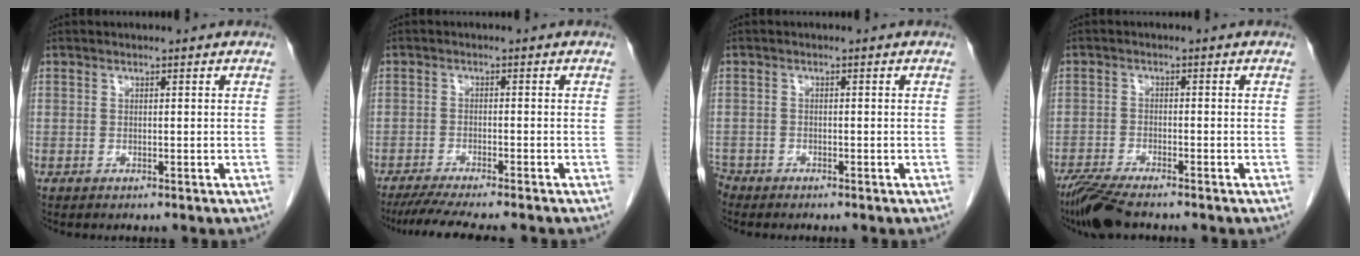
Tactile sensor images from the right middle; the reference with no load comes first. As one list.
[{"total": 9.5, "force": [-8.2, 0.2, 4.8], "torque": [-0.062, -0.019, -0.126]}, {"total": 2.1, "force": [-2.0, 0.8, 0.0], "torque": [0.001, -0.002, -0.036]}, {"total": 6.0, "force": [-5.0, 0.6, 3.3], "torque": [-0.061, -0.019, -0.094]}]